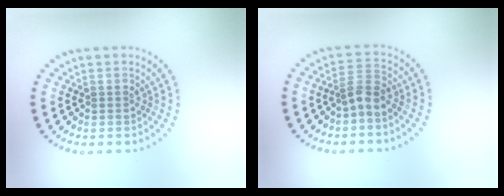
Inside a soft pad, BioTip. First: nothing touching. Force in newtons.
{"total": 2.3, "press": 1.7, "slide": 1.5}